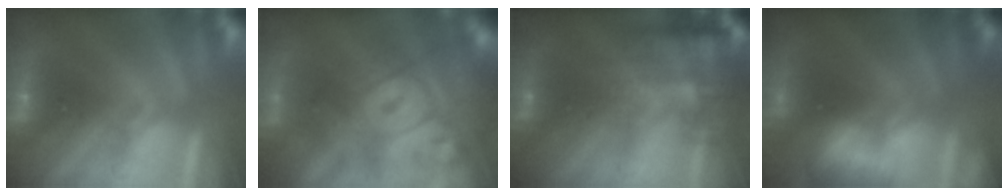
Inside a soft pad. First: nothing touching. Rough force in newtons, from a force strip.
{"total": 7.8}
{"total": 6.9}
{"total": 7.2}